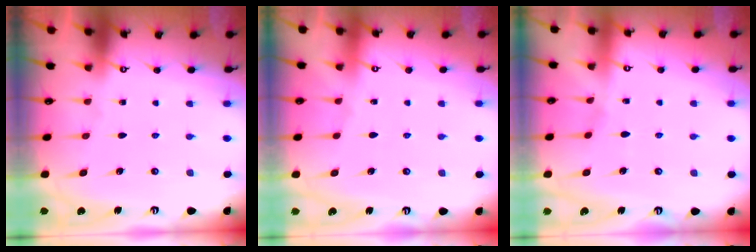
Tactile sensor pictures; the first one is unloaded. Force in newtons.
{"total": 1.9, "press": 1.8, "slide": 0.5}
{"total": 2.5, "press": 2.5, "slide": 0.4}